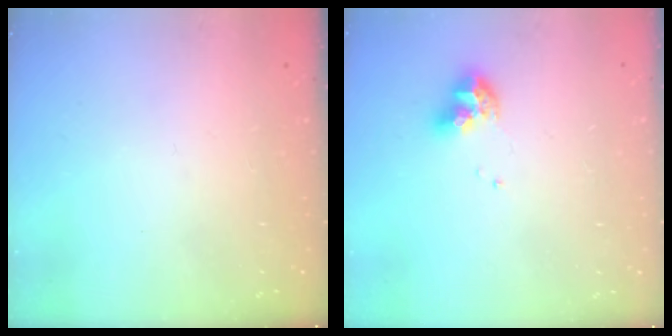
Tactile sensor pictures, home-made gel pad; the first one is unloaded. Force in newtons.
{"total": 9.5, "press": 9.4, "slide": 1.1}